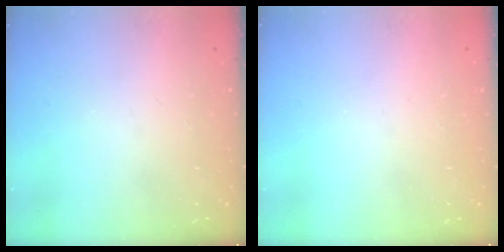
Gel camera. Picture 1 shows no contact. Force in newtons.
{"total": 0.0}